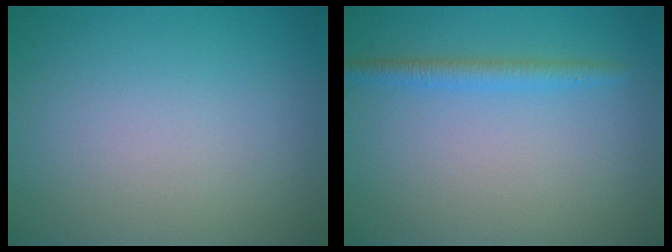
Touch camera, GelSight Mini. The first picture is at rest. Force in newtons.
{"total": 1.8, "press": 1.8, "slide": 0.0}